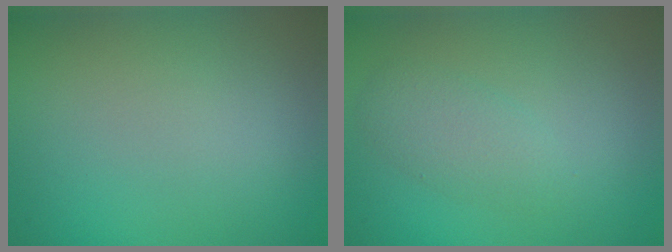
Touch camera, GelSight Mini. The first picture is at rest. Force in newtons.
{"total": 2.5, "press": 2.5, "slide": 0.1}